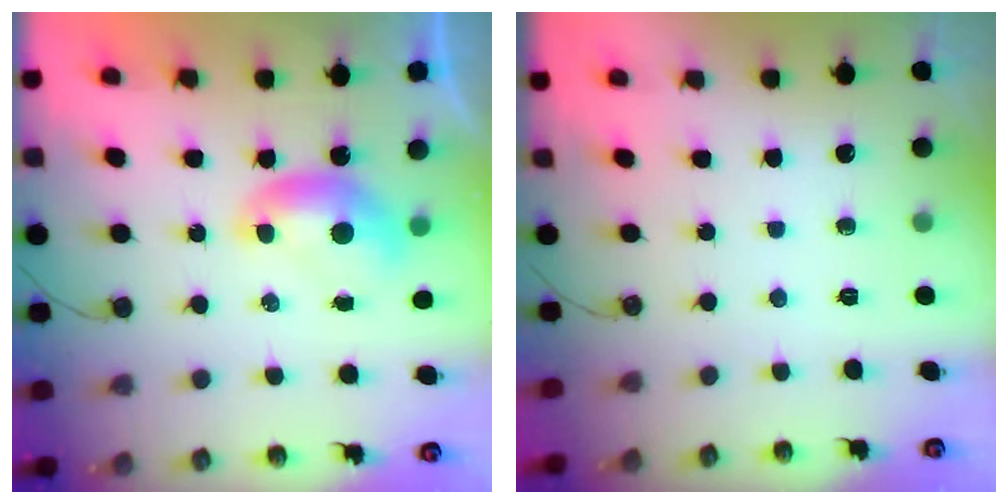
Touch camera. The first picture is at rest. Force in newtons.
{"total": 0.0}